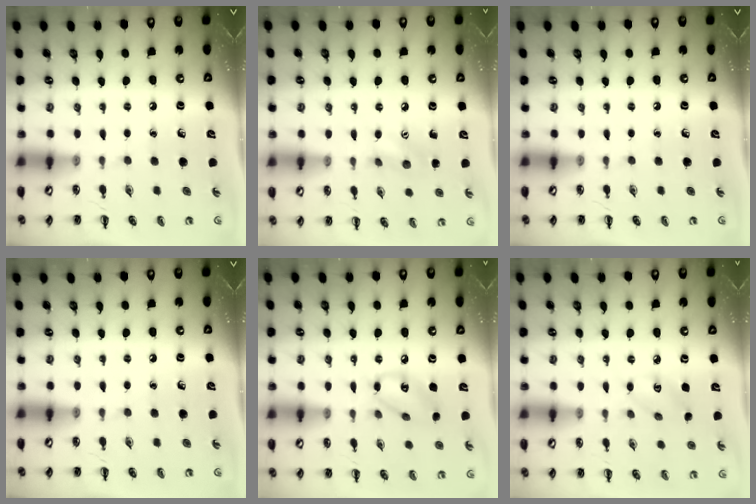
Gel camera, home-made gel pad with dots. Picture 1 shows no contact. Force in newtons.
{"total": 8.2, "press": 8.1, "slide": 1.6}
{"total": 0.0}
{"total": 0.0}
{"total": 8.0, "press": 7.9, "slide": 0.8}
{"total": 3.8, "press": 3.7, "slide": 0.9}